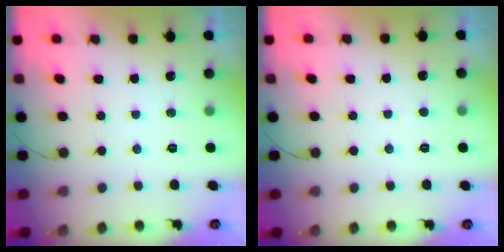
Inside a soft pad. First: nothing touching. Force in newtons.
{"total": 0.7, "press": 0.7, "slide": 0.1}